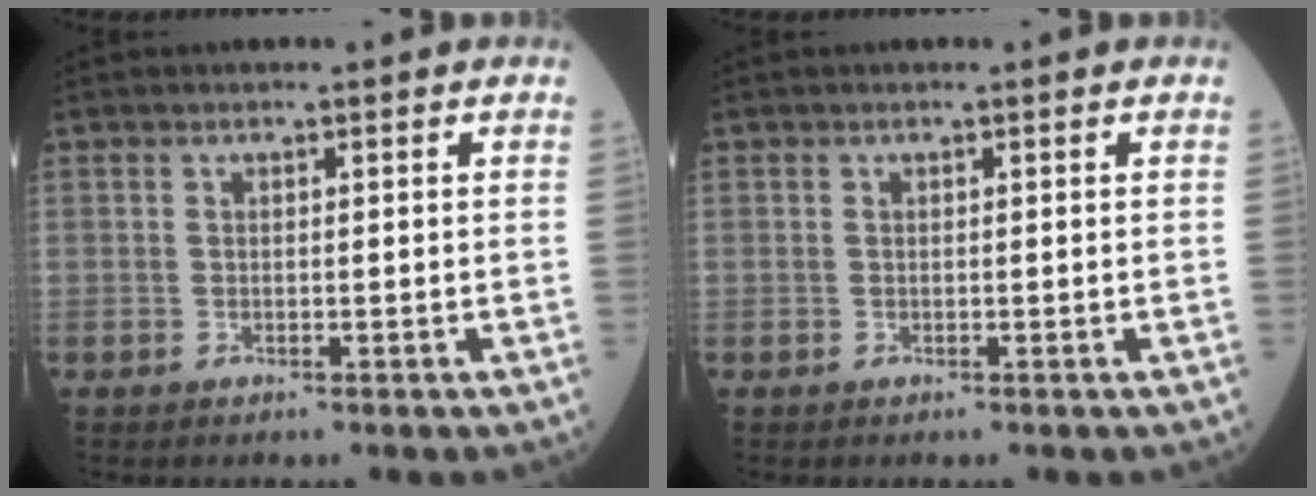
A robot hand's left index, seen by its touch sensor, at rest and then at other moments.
{"total": 0.0}